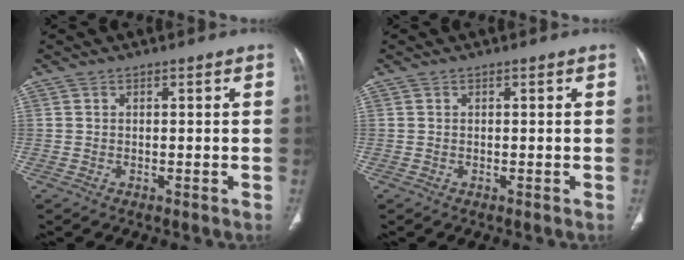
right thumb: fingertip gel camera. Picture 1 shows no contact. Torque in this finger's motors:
{"motor_torque": [1.02, 1.01, 0.08, -0.08, 0.00]}